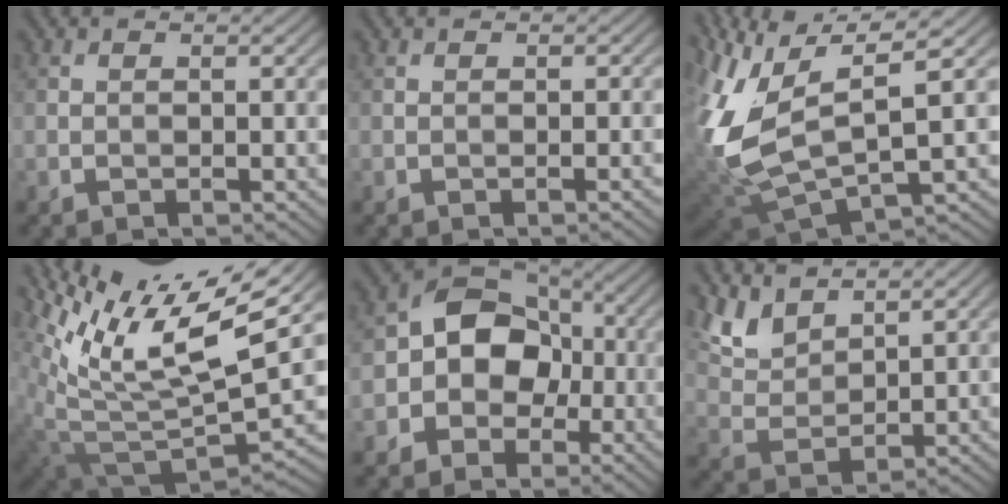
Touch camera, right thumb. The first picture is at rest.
{"total": 0.6, "force": [-0.2, 0.1, 0.5], "torque": [-0.008, 0.001, -0.003]}
{"total": 13.7, "force": [3.1, 5.8, 12.0], "torque": [-0.295, -0.003, 0.073]}
{"total": 14.4, "force": [7.7, 5.0, 11.1], "torque": [-0.238, 0.010, 0.147]}
{"total": 8.3, "force": [-1.5, 6.5, 4.8], "torque": [-0.071, 0.007, -0.053]}
{"total": 5.7, "force": [4.5, 2.1, 2.6], "torque": [-0.072, -0.001, 0.096]}